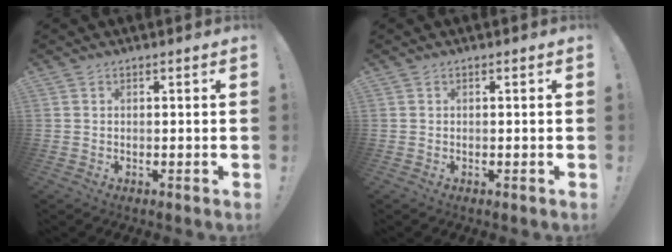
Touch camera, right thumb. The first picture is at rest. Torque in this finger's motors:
{"motor_torque": [0.00, 0.00, 0.00, 0.00, 0.00]}